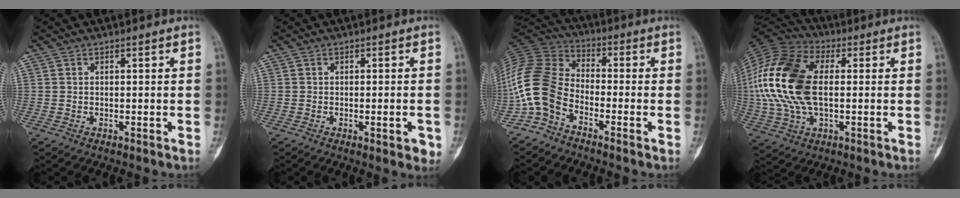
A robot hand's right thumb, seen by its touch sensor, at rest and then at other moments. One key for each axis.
{"total": 3.7, "fx": -1.2, "fy": 1.2, "fz": 3.3, "tx": -0.034, "ty": 0.001, "tz": -0.009}
{"total": 11.5, "fx": -5.3, "fy": 7.2, "fz": 7.2, "tx": -0.154, "ty": 0.051, "tz": -0.125}
{"total": 19.5, "fx": 0.7, "fy": 11.2, "fz": 15.9, "tx": -0.352, "ty": 0.014, "tz": 0.010}